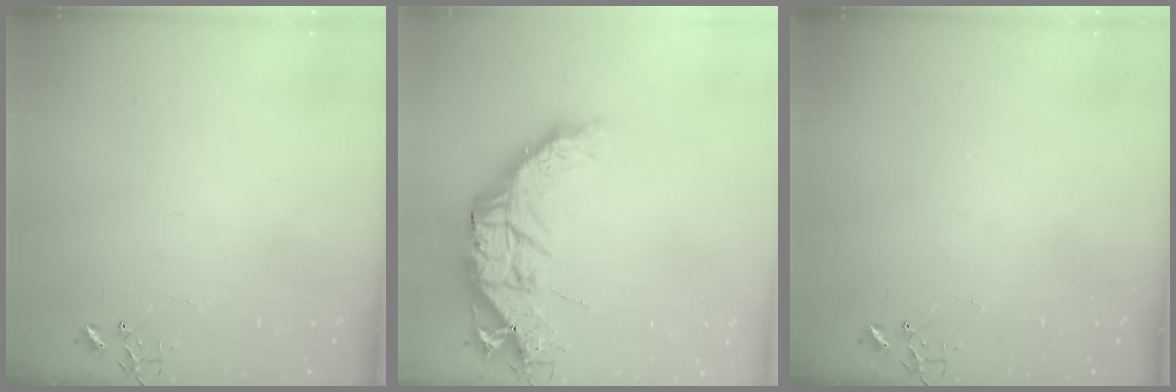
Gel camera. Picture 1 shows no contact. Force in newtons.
{"total": 16.2, "press": 16.2, "slide": 1.5}
{"total": 0.0}